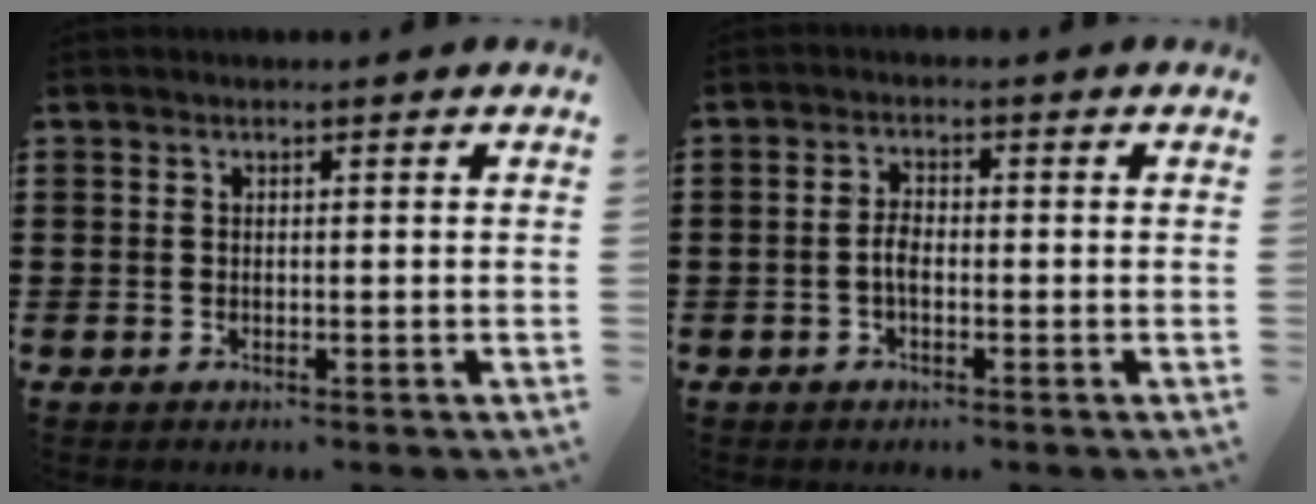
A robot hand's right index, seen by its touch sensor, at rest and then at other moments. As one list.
[{"total": 2.6, "force": [-0.8, 1.2, 2.2], "torque": [-0.056, 0.000, -0.019]}]